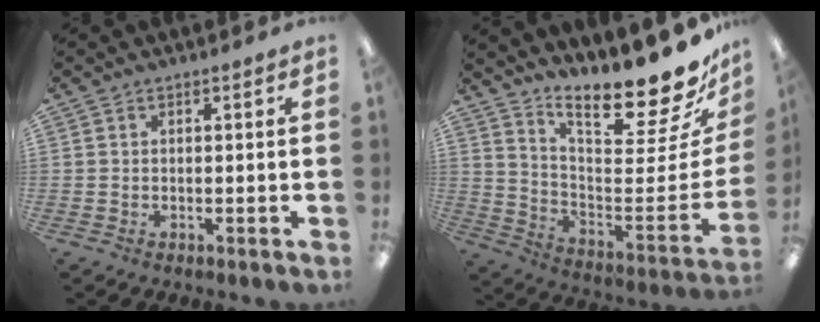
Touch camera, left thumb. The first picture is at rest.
{"total": 20.2, "force": [16.4, 3.3, 11.3], "torque": [-0.146, -0.144, 0.259]}